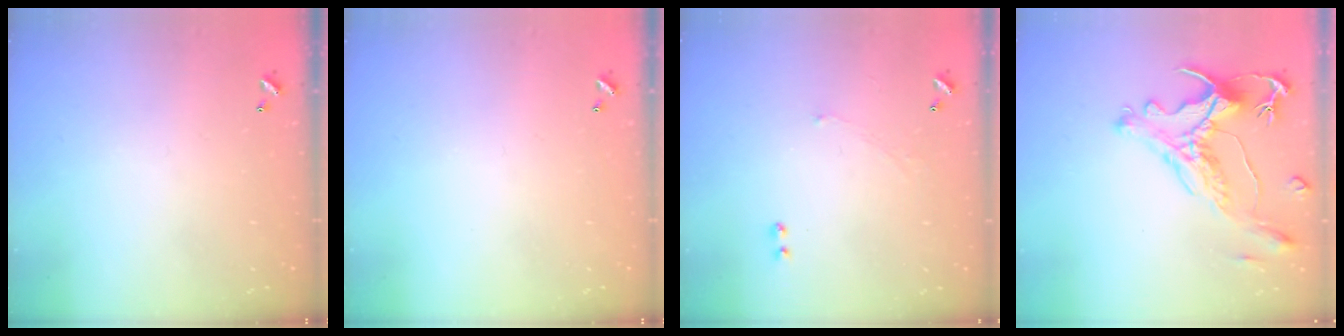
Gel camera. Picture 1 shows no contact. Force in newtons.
{"total": 0.0}
{"total": 1.0, "press": 0.7, "slide": 0.6}
{"total": 1.9, "press": 1.4, "slide": 1.2}